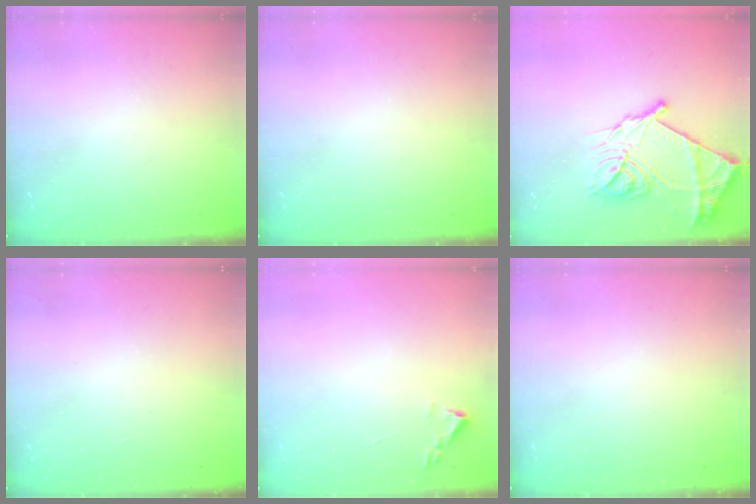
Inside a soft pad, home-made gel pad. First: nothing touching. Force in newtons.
{"total": 0.0}
{"total": 22.2, "press": 22.1, "slide": 2.4}
{"total": 1.6, "press": 1.6, "slide": 0.1}
{"total": 1.8, "press": 1.7, "slide": 0.2}
{"total": 0.0}